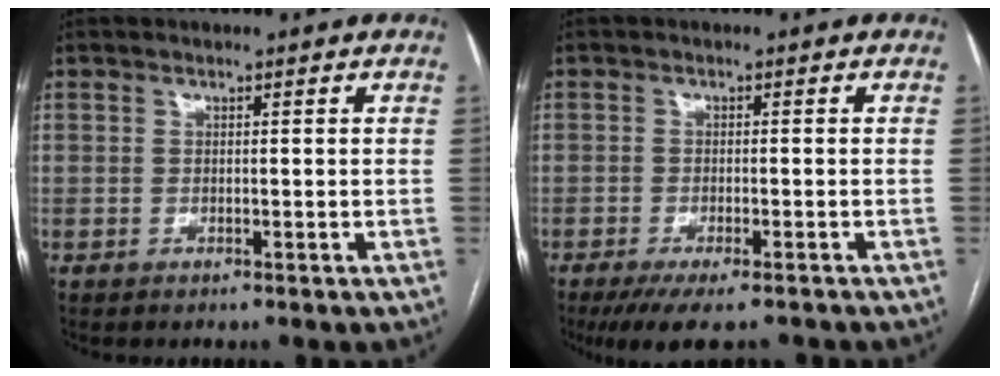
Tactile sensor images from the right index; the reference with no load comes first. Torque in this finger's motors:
{"motor_torque": [0.78, -0.76, 0.37, 0.09]}